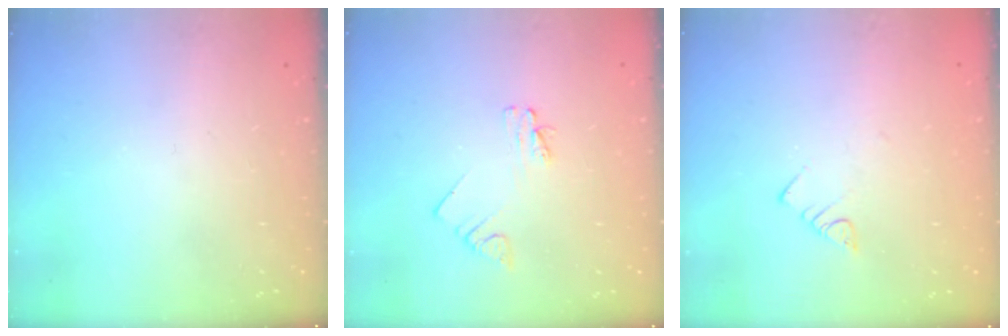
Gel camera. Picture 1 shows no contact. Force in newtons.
{"total": 2.4, "press": 2.4, "slide": 0.3}
{"total": 2.8, "press": 2.7, "slide": 0.4}